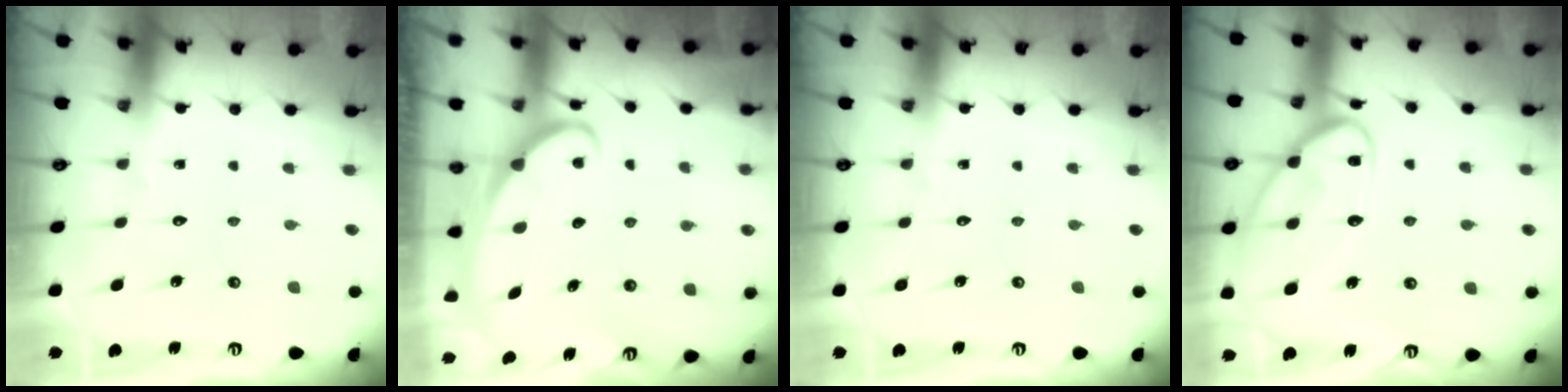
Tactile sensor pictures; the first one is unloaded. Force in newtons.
{"total": 2.2, "press": 2.2, "slide": 0.3}
{"total": 0.0}
{"total": 17.3, "press": 17.3, "slide": 1.4}